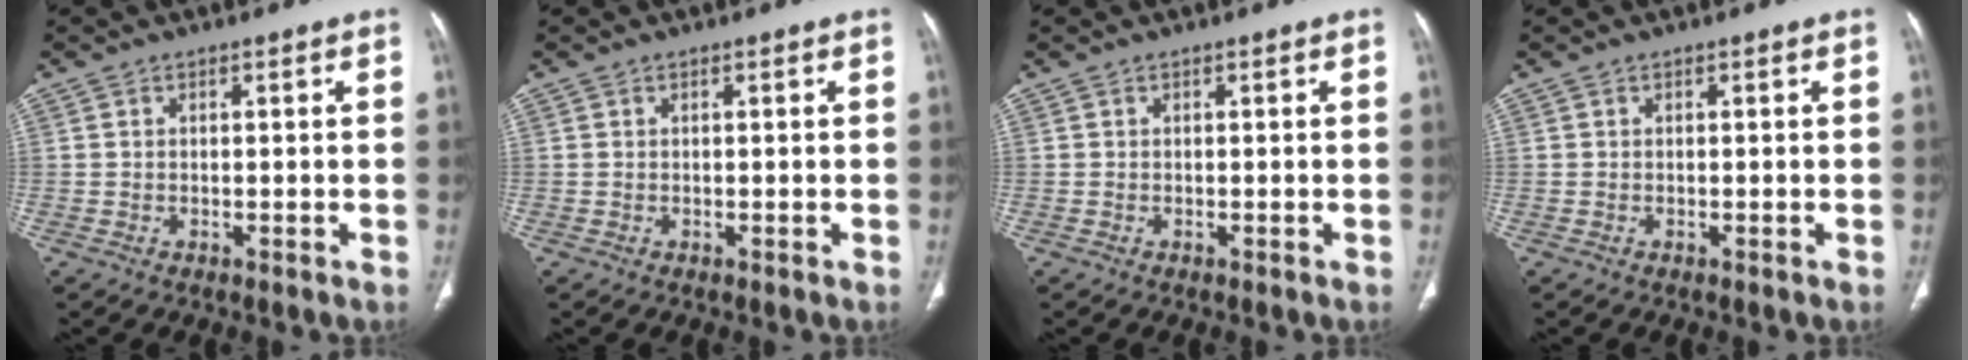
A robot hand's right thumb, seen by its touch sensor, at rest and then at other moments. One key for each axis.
{"total": 0.0}
{"total": 0.0}
{"total": 0.0}